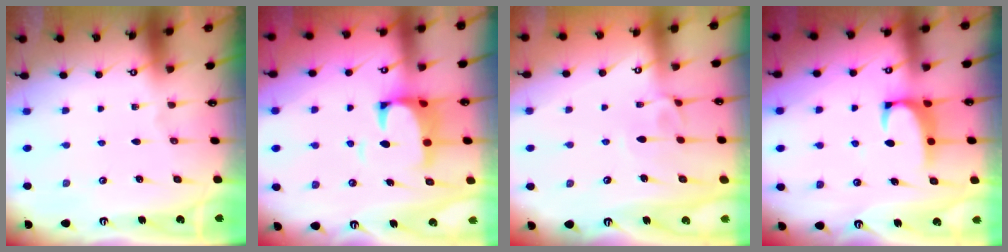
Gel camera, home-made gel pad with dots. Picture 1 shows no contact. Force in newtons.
{"total": 3.1, "press": 2.8, "slide": 1.3}
{"total": 1.8, "press": 1.6, "slide": 0.8}
{"total": 2.5, "press": 2.4, "slide": 0.8}